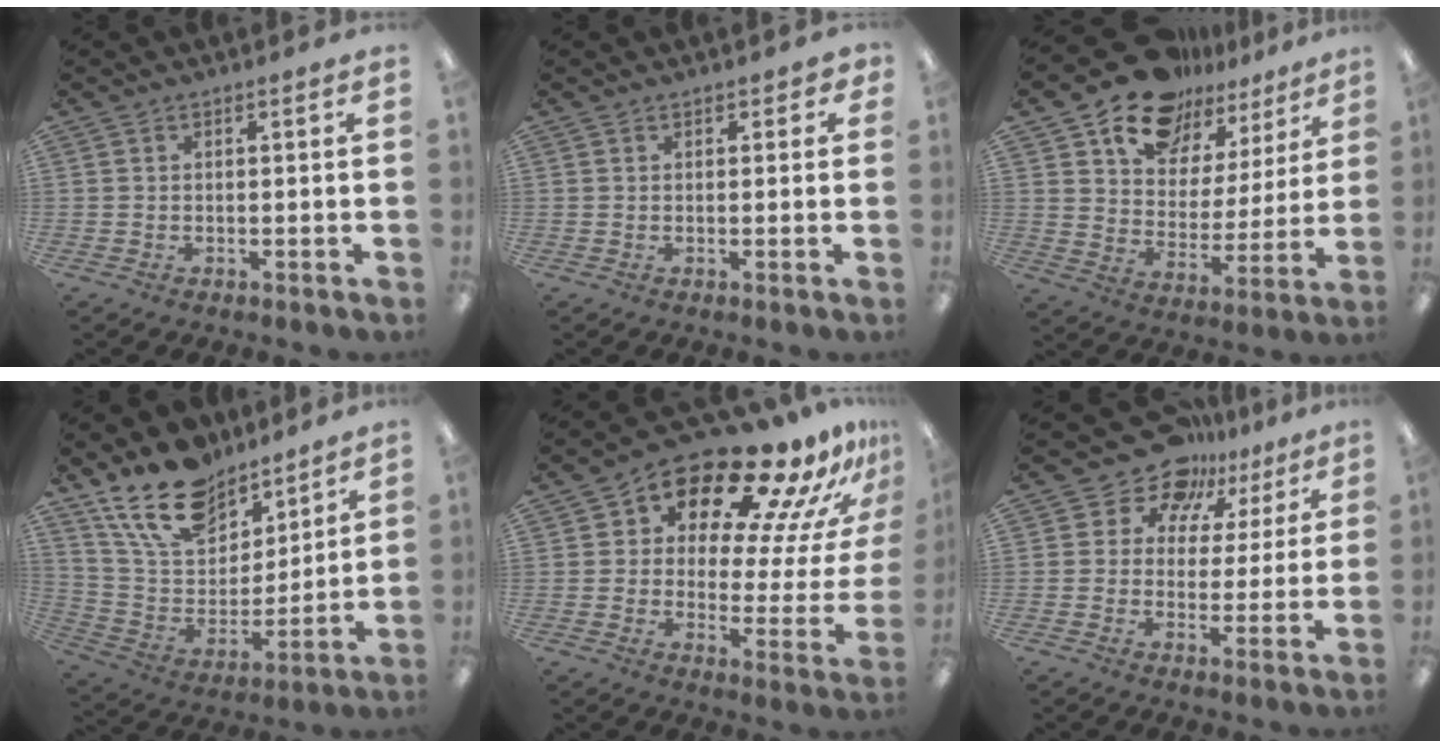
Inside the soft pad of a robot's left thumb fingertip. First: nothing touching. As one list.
[{"total": 1.4, "force": [0.7, 1.1, 0.6], "torque": [-0.003, 0.000, 0.011]}, {"total": 15.4, "force": [12.8, 7.8, 3.7], "torque": [-0.082, -0.100, 0.234]}, {"total": 18.5, "force": [13.6, 9.9, 7.7], "torque": [-0.155, -0.074, 0.252]}, {"total": 17.9, "force": [14.7, 5.7, 8.4], "torque": [-0.139, -0.120, 0.241]}, {"total": 11.6, "force": [8.8, 7.3, 2.4], "torque": [-0.054, -0.065, 0.164]}]